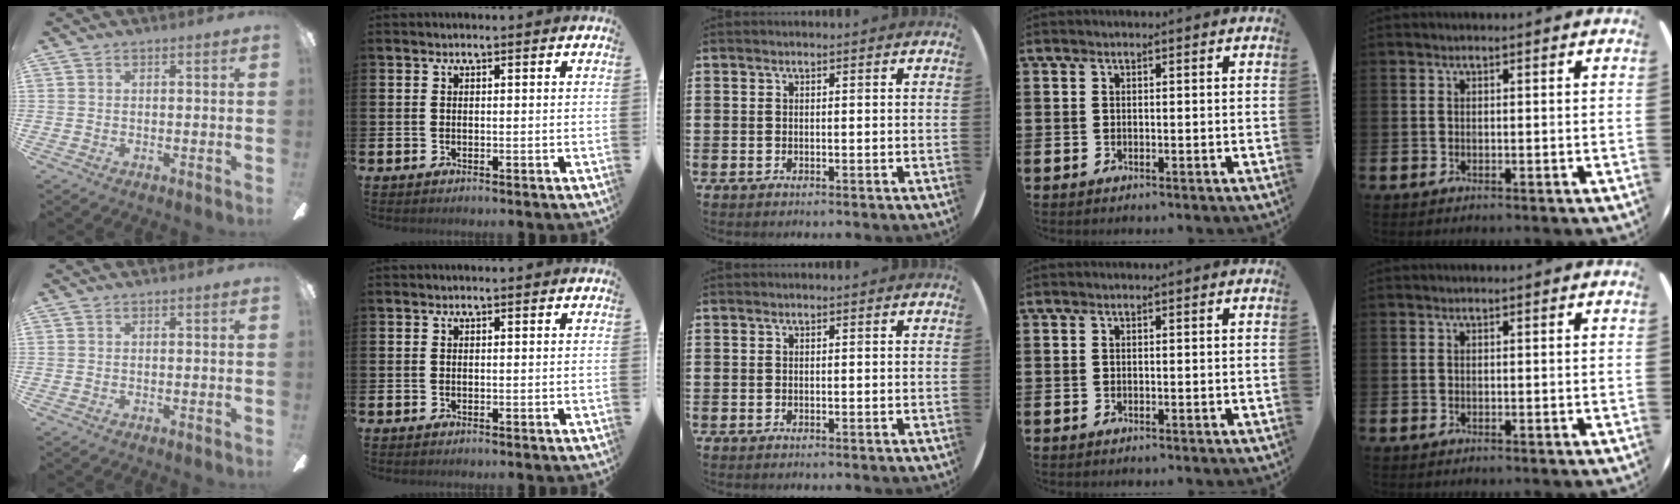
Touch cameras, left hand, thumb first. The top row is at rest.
{}